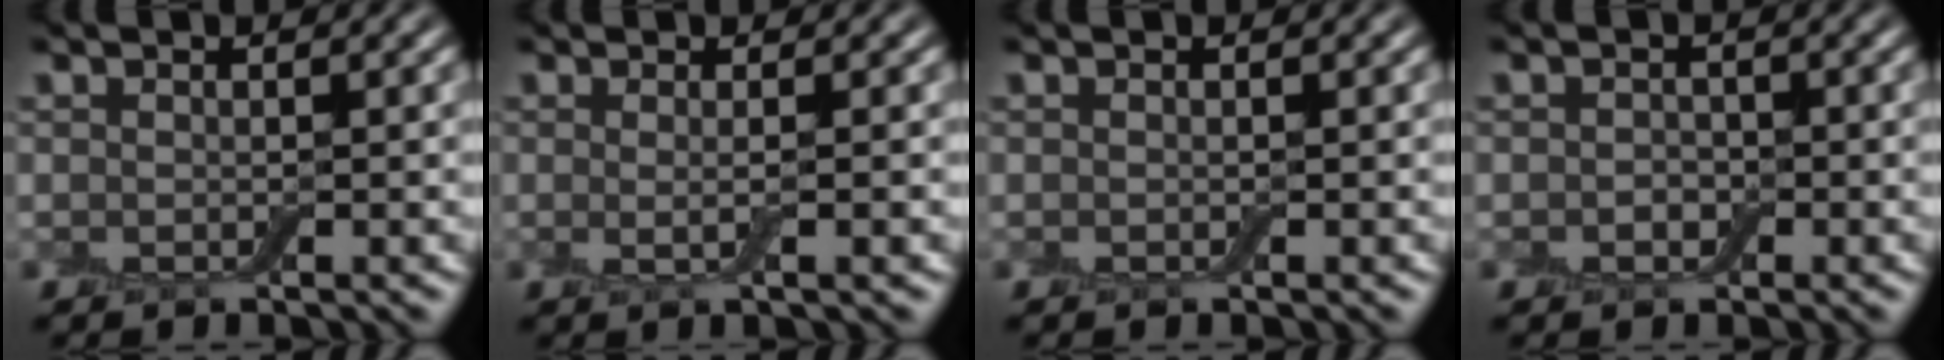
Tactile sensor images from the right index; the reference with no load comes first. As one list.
[{"total": 1.8, "force": [0.0, 0.5, 1.7], "torque": [-0.028, -0.005, -0.007]}, {"total": 0.0}, {"total": 1.0, "force": [-0.2, 0.9, 0.5], "torque": [-0.008, -0.003, -0.008]}]